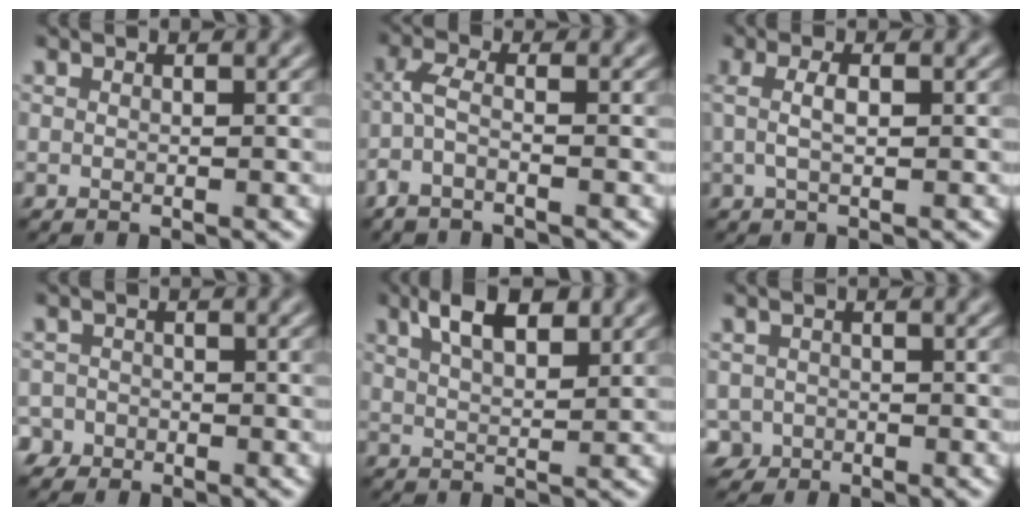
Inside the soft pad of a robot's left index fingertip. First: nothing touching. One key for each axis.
{"total": 2.4, "fx": -1.3, "fy": 0.6, "fz": 1.9, "tx": -0.048, "ty": -0.001, "tz": -0.036}
{"total": 2.0, "fx": 0.2, "fy": 0.5, "fz": 1.9, "tx": -0.040, "ty": 0.004, "tz": 0.002}
{"total": 2.7, "fx": -1.8, "fy": 2.0, "fz": 0.2, "tx": 0.013, "ty": 0.001, "tz": -0.039}
{"total": 4.5, "fx": 2.7, "fy": 1.7, "fz": 3.2, "tx": -0.054, "ty": 0.007, "tz": 0.045}
{"total": 2.3, "fx": -1.5, "fy": 1.7, "fz": 0.1, "tx": 0.009, "ty": 0.003, "tz": -0.027}